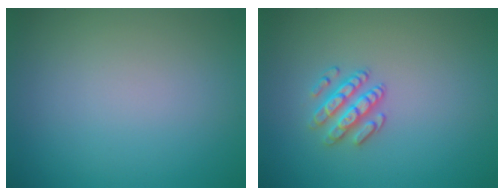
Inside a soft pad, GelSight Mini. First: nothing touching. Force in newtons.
{"total": 2.5, "press": 2.3, "slide": 0.9}